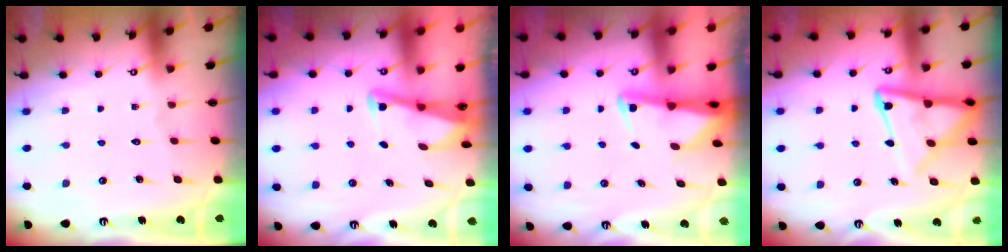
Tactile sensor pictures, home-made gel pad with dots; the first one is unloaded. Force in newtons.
{"total": 2.9, "press": 2.8, "slide": 0.4}
{"total": 2.3, "press": 2.3, "slide": 0.5}
{"total": 13.3, "press": 13.2, "slide": 1.3}